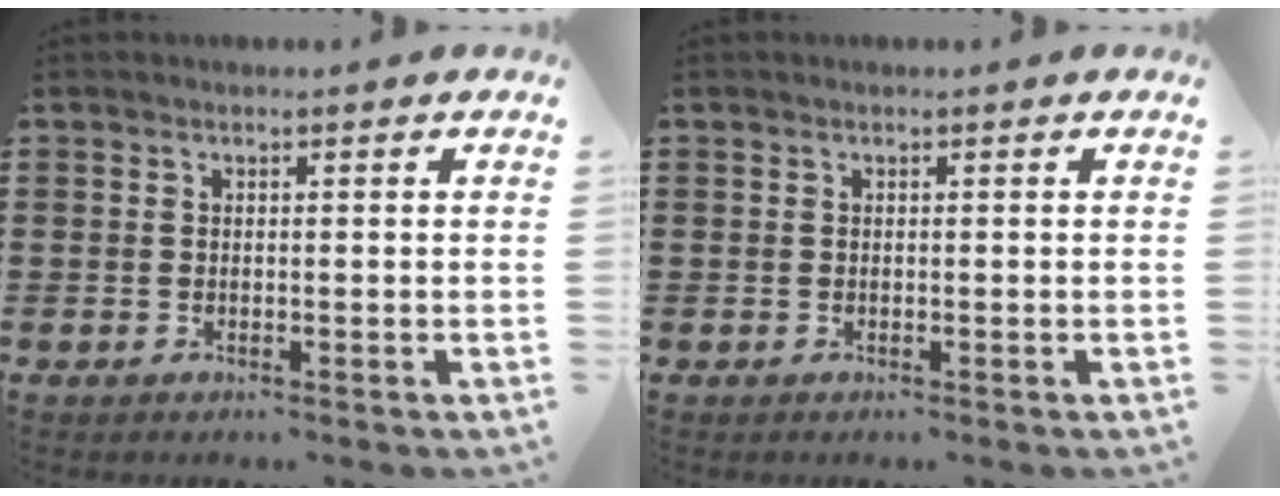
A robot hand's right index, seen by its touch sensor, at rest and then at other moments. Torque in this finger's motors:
{"motor_torque": [-0.08, 0.08, 0.00, 0.00]}